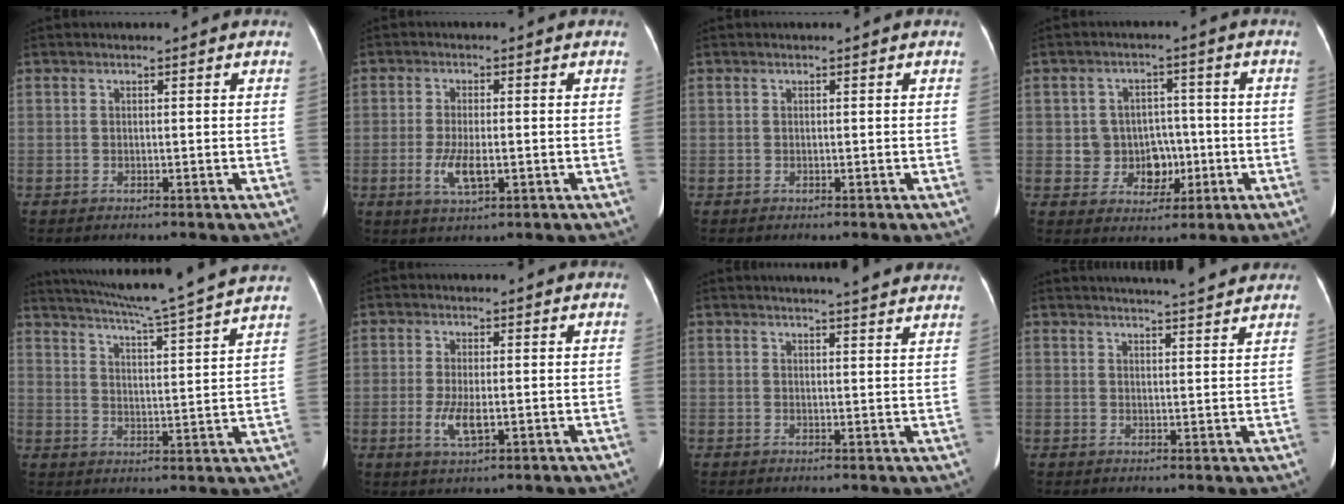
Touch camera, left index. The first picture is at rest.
{"total": 4.6, "force": [-1.2, 1.4, 4.2], "torque": [-0.092, -0.007, -0.019]}
{"total": 0.0}
{"total": 6.2, "force": [-0.9, 5.7, 2.1], "torque": [-0.028, 0.018, -0.008]}
{"total": 19.1, "force": [17.0, -1.6, 8.6], "torque": [-0.152, -0.019, 0.229]}
{"total": 4.0, "force": [-0.9, 1.2, 3.7], "torque": [-0.083, -0.007, -0.013]}
{"total": 10.0, "force": [9.1, 0.8, 4.2], "torque": [-0.045, 0.007, 0.089]}
{"total": 10.5, "force": [9.6, 0.7, 4.0], "torque": [-0.054, 0.012, 0.112]}